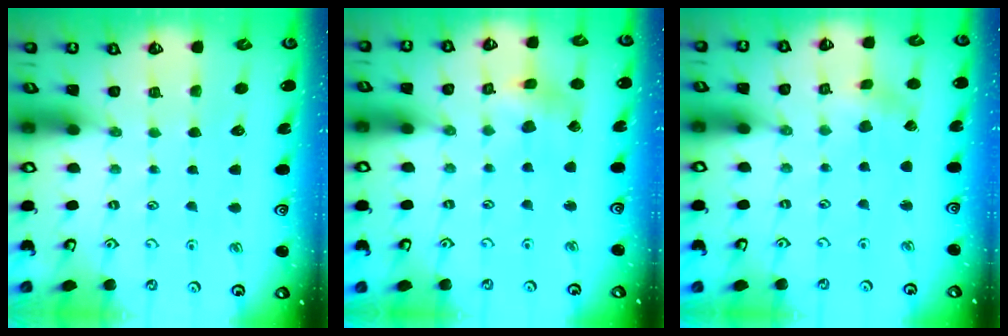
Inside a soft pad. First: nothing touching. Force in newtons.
{"total": 5.2, "press": 5.1, "slide": 0.6}
{"total": 1.4, "press": 1.4, "slide": 0.3}